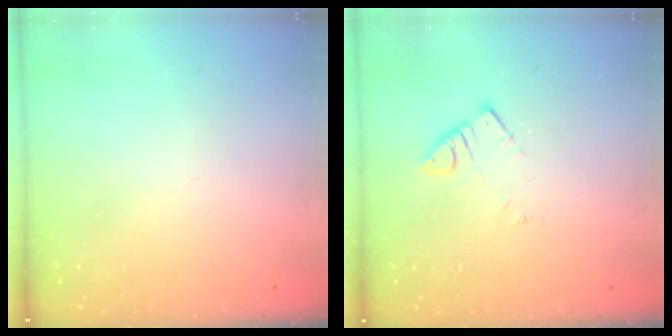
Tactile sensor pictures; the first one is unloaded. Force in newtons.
{"total": 2.8, "press": 2.7, "slide": 0.3}